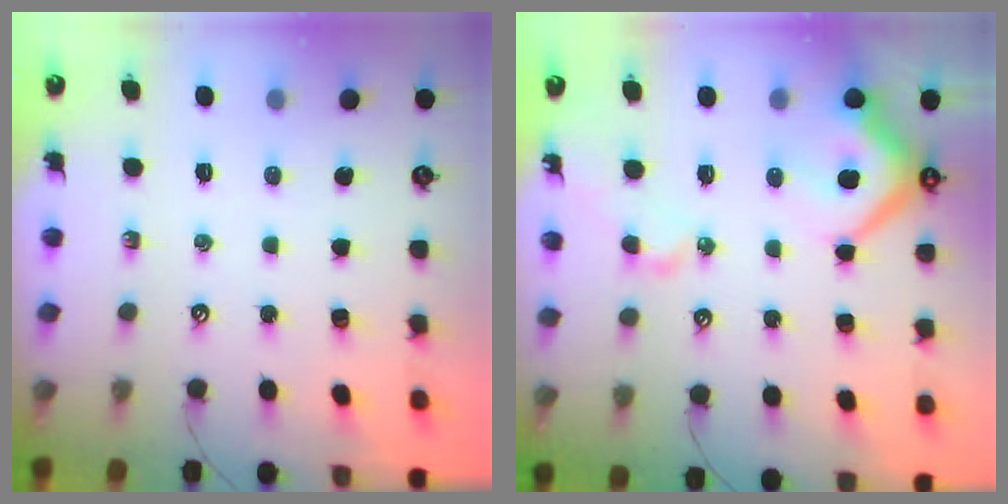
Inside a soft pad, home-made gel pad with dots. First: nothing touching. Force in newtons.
{"total": 10.6, "press": 10.5, "slide": 1.9}